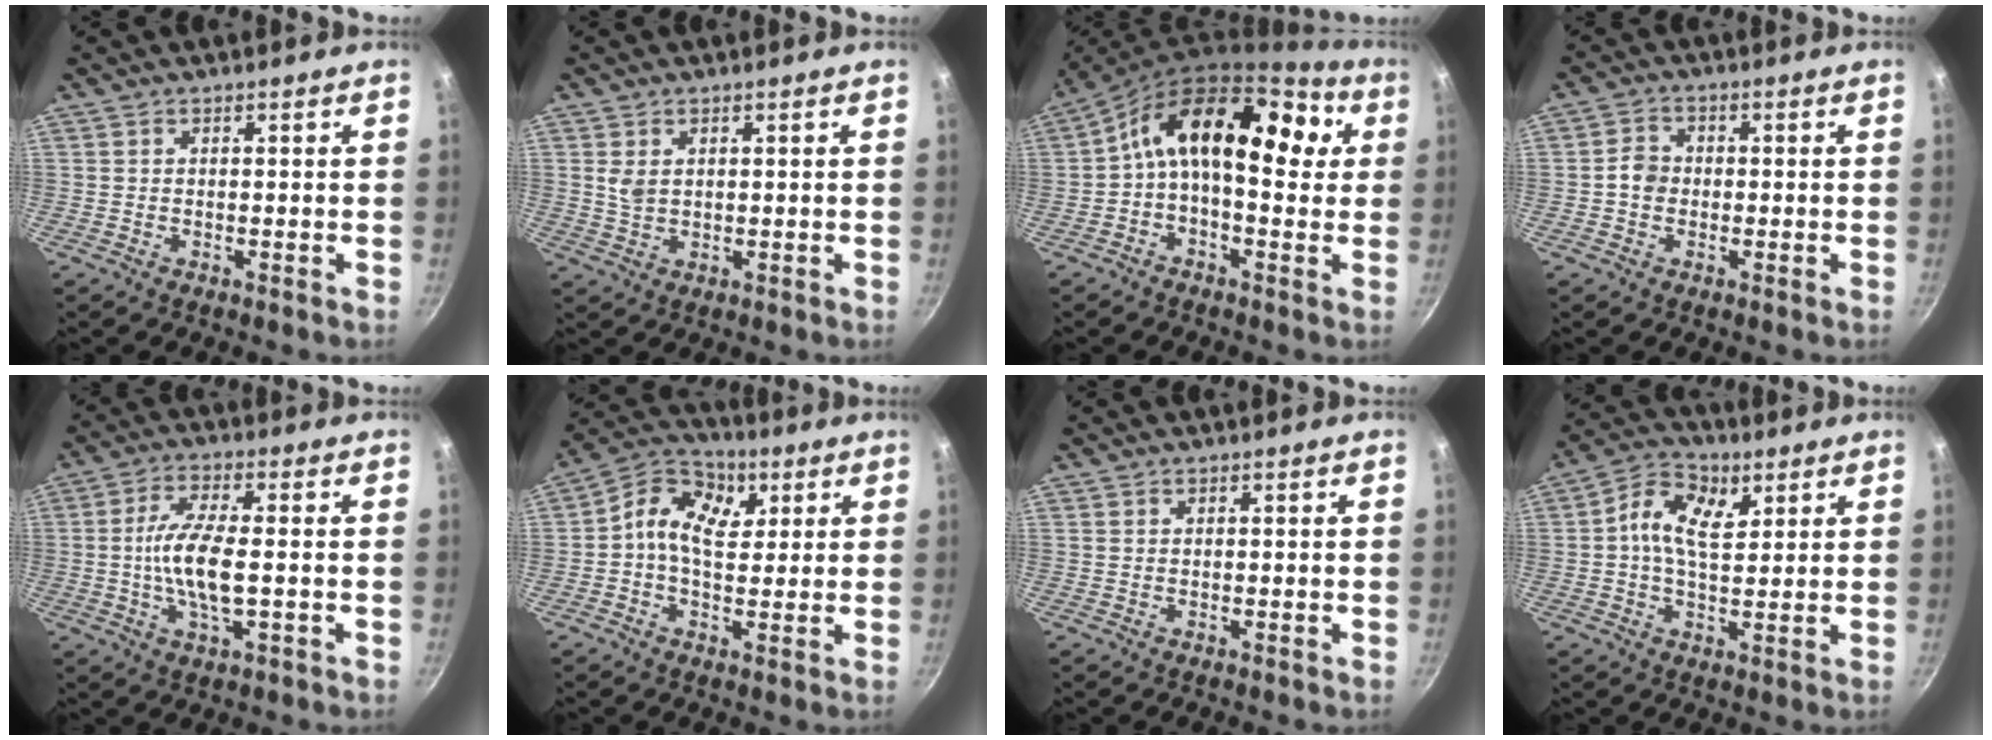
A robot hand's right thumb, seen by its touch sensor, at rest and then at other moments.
{"total": 3.0, "force": [1.0, 1.9, 2.0], "torque": [-0.037, -0.005, 0.024]}
{"total": 15.4, "force": [2.3, 9.2, 12.1], "torque": [-0.161, 0.034, 0.007]}
{"total": 3.6, "force": [-0.6, 3.1, 1.8], "torque": [-0.016, 0.016, -0.016]}
{"total": 9.4, "force": [-0.9, 3.0, 8.9], "torque": [-0.181, 0.008, -0.024]}
{"total": 10.2, "force": [2.4, 7.2, 6.8], "torque": [-0.098, 0.005, 0.019]}
{"total": 0.0}
{"total": 8.7, "force": [2.6, 5.3, 6.5], "torque": [-0.104, 0.001, 0.032]}